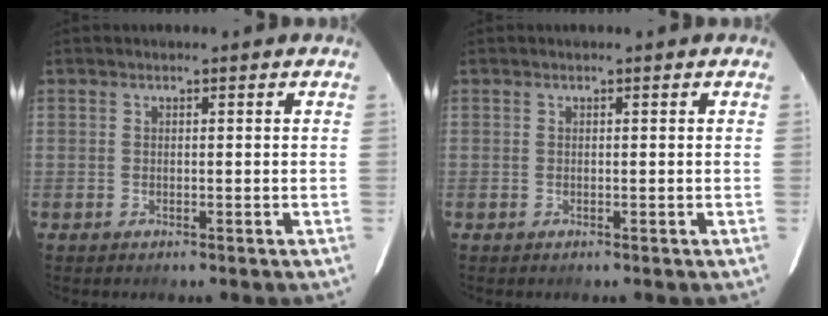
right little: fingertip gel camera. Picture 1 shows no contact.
{"total": 0.0}